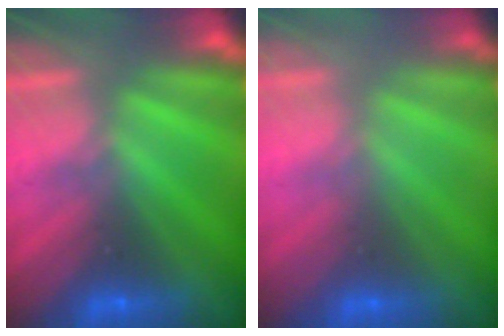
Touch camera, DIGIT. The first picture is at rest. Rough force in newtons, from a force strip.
{"total": 2.5}